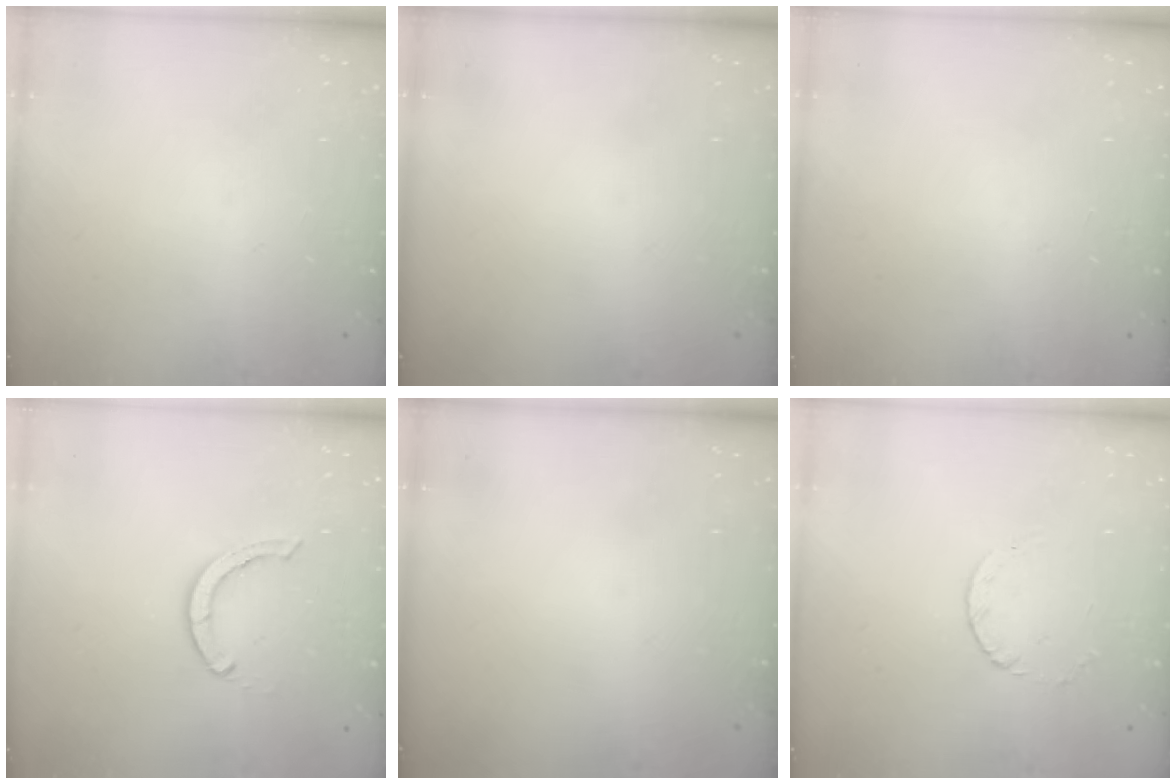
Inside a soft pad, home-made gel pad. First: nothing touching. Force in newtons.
{"total": 0.0}
{"total": 2.6, "press": 2.6, "slide": 0.2}
{"total": 2.9, "press": 2.9, "slide": 0.1}
{"total": 0.0}
{"total": 2.4, "press": 2.4, "slide": 0.3}